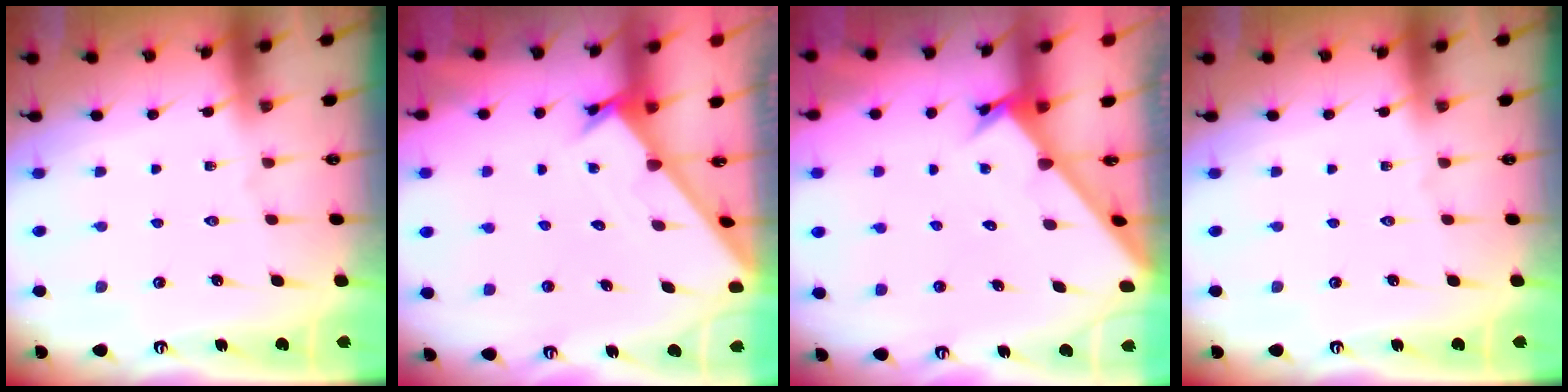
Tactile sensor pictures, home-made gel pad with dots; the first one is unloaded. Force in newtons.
{"total": 1.7, "press": 1.7, "slide": 0.1}
{"total": 2.4, "press": 2.4, "slide": 0.1}
{"total": 0.0}